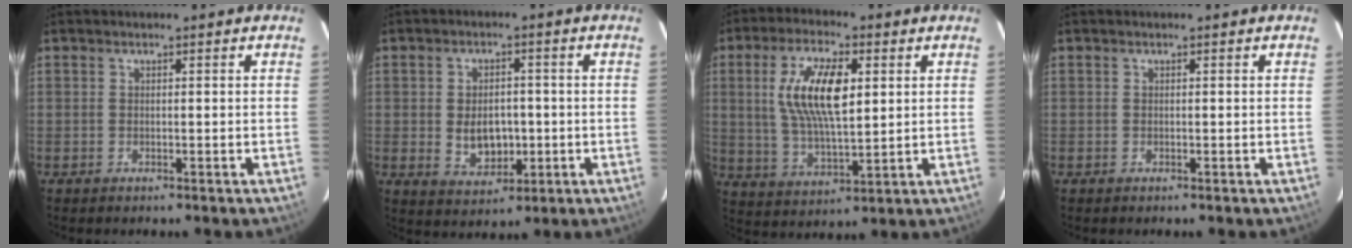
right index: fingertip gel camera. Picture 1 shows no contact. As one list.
[{"total": 7.0, "force": [-0.8, 4.9, 5.0], "torque": [-0.090, -0.003, -0.001]}, {"total": 13.2, "force": [3.1, 5.2, 11.8], "torque": [-0.227, 0.007, 0.063]}, {"total": 0.0}]